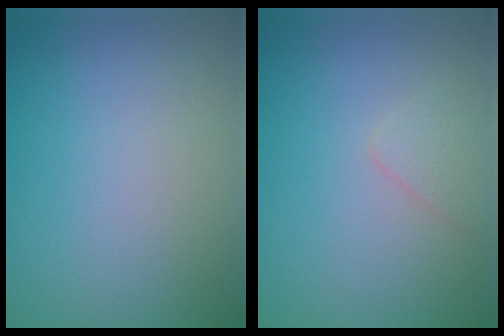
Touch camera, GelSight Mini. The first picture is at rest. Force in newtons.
{"total": 1.2, "press": 1.2, "slide": 0.1}